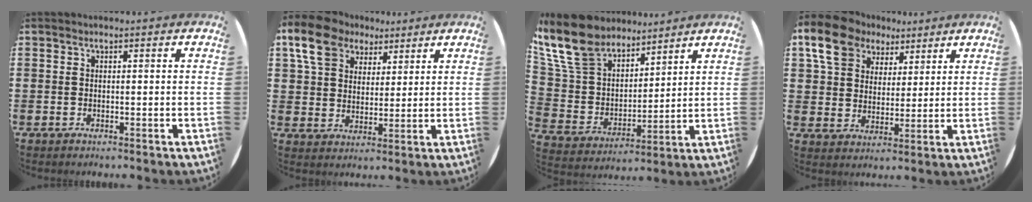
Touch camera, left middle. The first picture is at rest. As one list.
[{"total": 8.5, "force": [5.8, 5.5, 2.9], "torque": [-0.071, 0.002, 0.107]}, {"total": 13.1, "force": [10.8, 5.8, 4.5], "torque": [-0.151, -0.051, 0.203]}, {"total": 9.3, "force": [6.4, 6.1, 3.0], "torque": [-0.079, -0.003, 0.117]}]